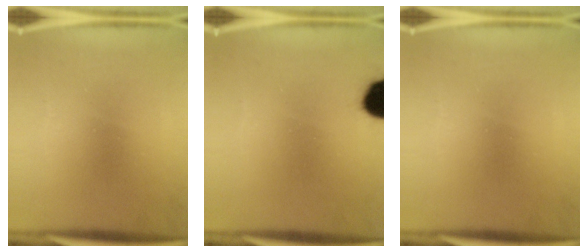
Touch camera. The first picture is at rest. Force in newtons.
{"total": 11.7}
{"total": 0.0}